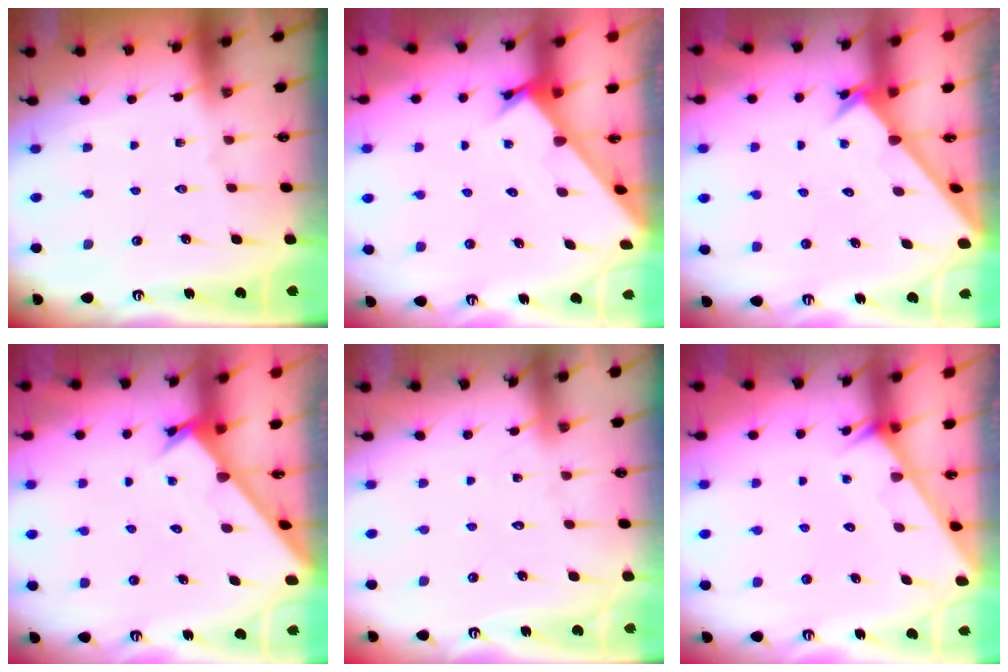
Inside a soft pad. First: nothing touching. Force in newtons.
{"total": 2.3, "press": 2.3, "slide": 0.0}
{"total": 2.6, "press": 2.6, "slide": 0.2}
{"total": 2.3, "press": 2.3, "slide": 0.1}
{"total": 5.7, "press": 5.7, "slide": 0.6}
{"total": 1.8, "press": 1.8, "slide": 0.1}